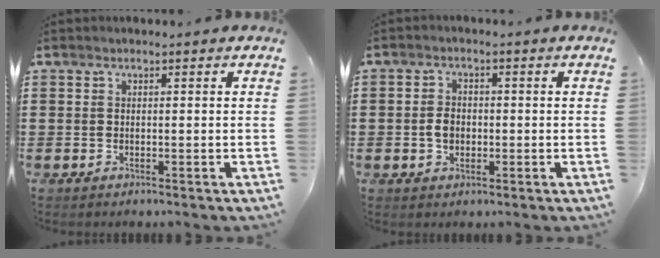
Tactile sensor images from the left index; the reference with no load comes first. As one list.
[{"total": 2.9, "force": [-0.4, 2.1, 2.0], "torque": [-0.041, 0.003, -0.008]}]